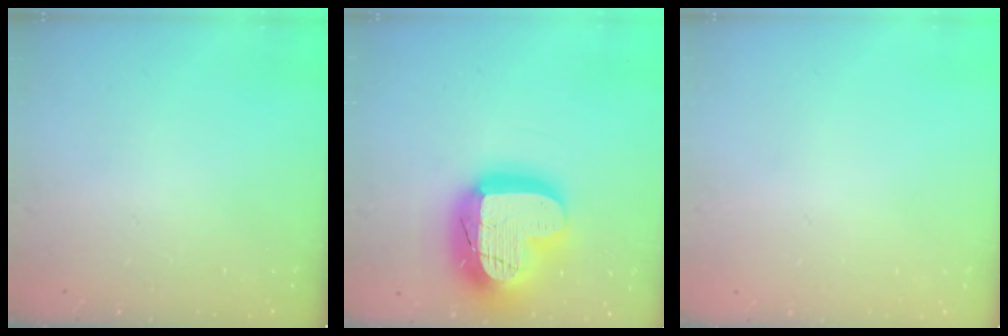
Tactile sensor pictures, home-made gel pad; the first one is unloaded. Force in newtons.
{"total": 26.0, "press": 25.9, "slide": 2.1}
{"total": 0.0}